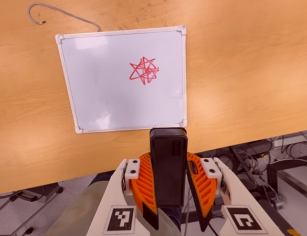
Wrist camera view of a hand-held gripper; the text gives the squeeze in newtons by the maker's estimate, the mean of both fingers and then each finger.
{"total": 9.8, "left": 8.2, "right": 11.4}